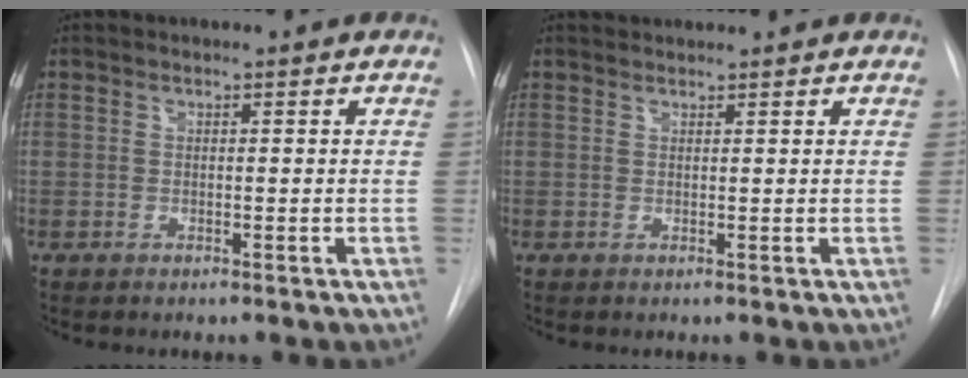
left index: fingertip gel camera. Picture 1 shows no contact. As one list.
[{"total": 3.3, "force": [3.2, 0.5, 0.6], "torque": [-0.010, 0.035, 0.045]}]